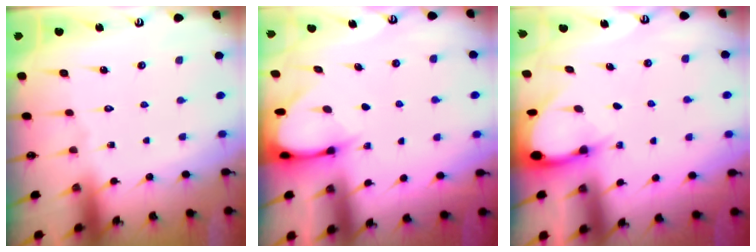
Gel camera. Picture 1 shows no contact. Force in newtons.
{"total": 3.6, "press": 3.6, "slide": 0.4}
{"total": 3.4, "press": 3.4, "slide": 0.2}